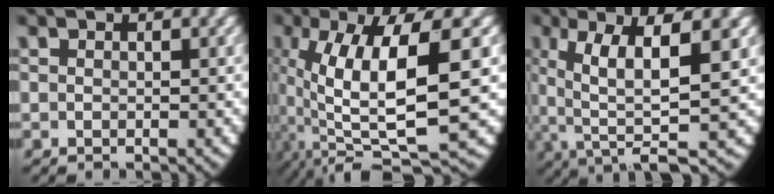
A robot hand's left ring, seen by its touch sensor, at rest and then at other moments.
{"total": 11.6, "force": [0.5, 5.5, 10.2], "torque": [-0.195, -0.020, 0.025]}
{"total": 8.4, "force": [0.8, 3.3, 7.7], "torque": [-0.133, -0.009, 0.025]}